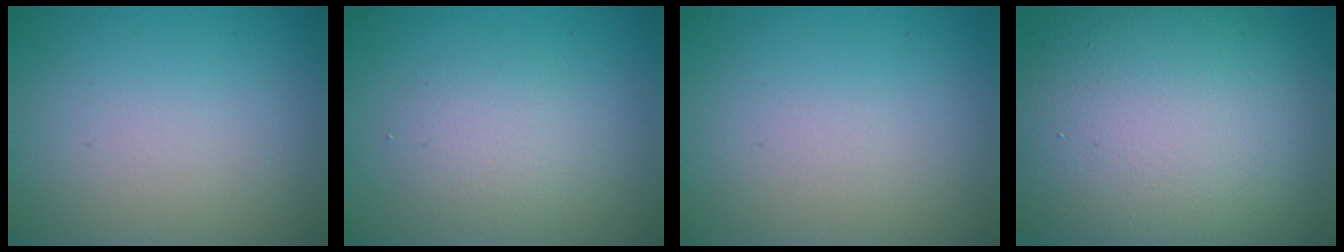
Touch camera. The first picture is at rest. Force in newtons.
{"total": 2.4, "press": 2.4, "slide": 0.2}
{"total": 0.0}
{"total": 16.1, "press": 16.1, "slide": 1.2}